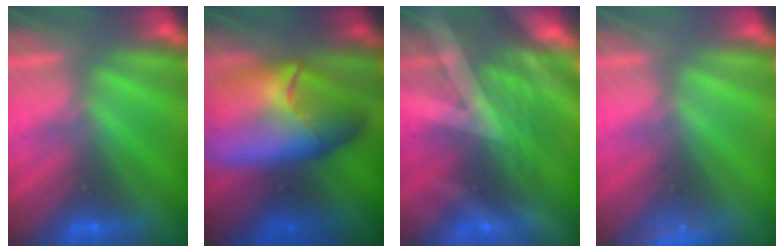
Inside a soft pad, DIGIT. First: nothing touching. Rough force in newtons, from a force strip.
{"total": 8.7}
{"total": 2.9}
{"total": 2.3}